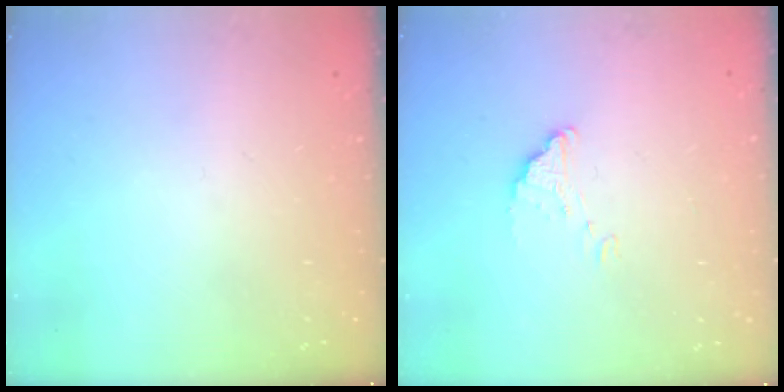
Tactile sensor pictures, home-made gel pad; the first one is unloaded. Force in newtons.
{"total": 1.6, "press": 1.6, "slide": 0.1}